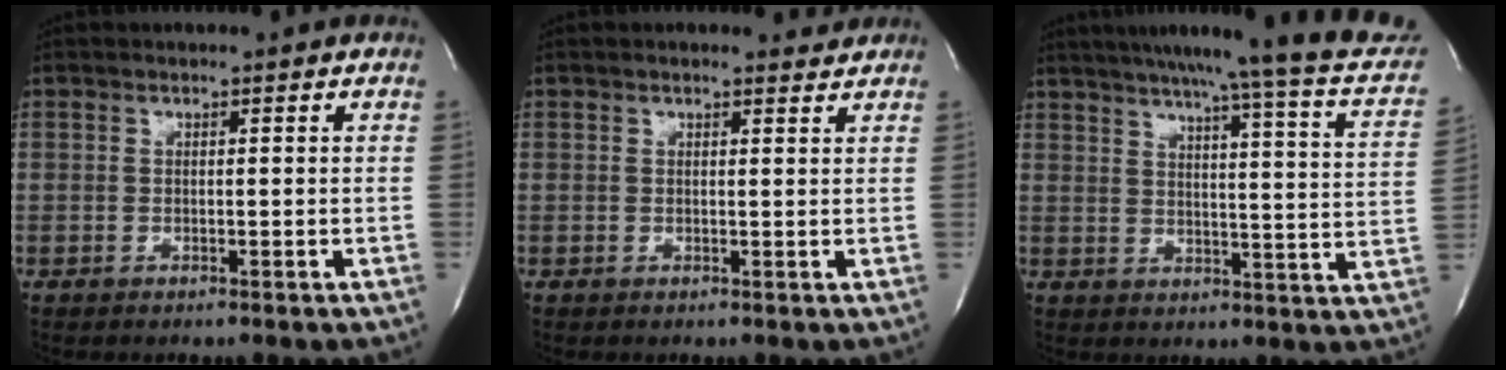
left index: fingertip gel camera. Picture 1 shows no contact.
{"total": 1.9, "force": [1.8, 0.4, 0.2], "torque": [-0.013, -0.002, 0.018]}
{"total": 24.8, "force": [21.4, 0.8, 12.6], "torque": [-0.181, -0.043, 0.253]}